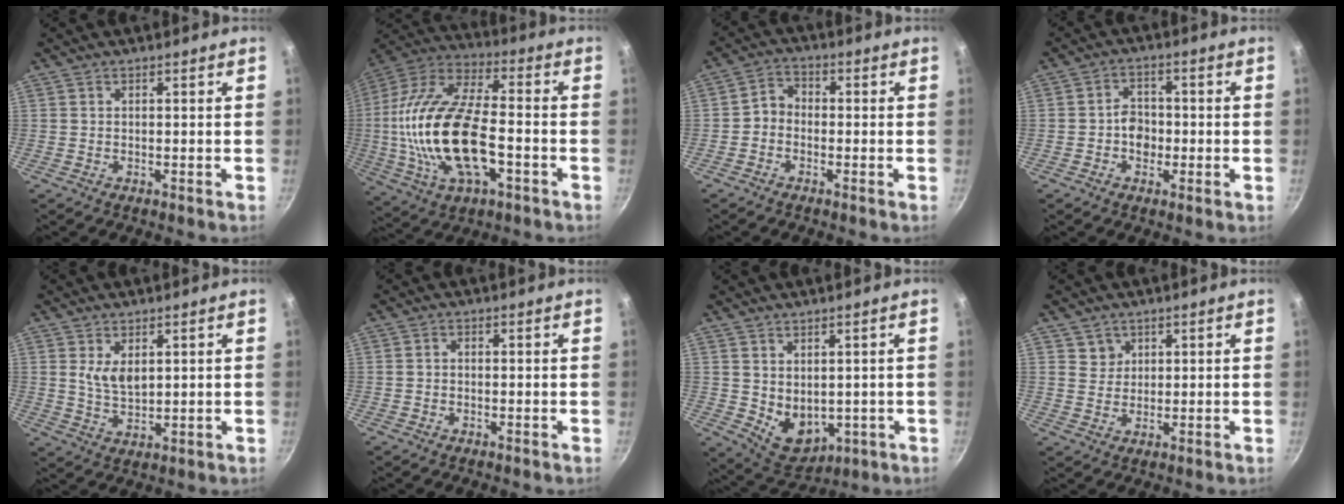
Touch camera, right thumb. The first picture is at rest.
{"total": 24.4, "force": [-4.0, 11.7, 21.1], "torque": [-0.414, 0.029, -0.080]}
{"total": 3.7, "force": [-1.1, 3.0, 1.9], "torque": [-0.023, 0.020, -0.033]}
{"total": 5.0, "force": [-0.9, 4.0, 2.9], "torque": [-0.019, 0.012, -0.020]}
{"total": 7.8, "force": [0.1, 5.9, 5.2], "torque": [-0.066, 0.008, -0.003]}
{"total": 0.9, "force": [-0.2, 0.7, 0.5], "torque": [-0.010, 0.006, -0.003]}
{"total": 7.7, "force": [0.8, 5.6, 5.2], "torque": [-0.060, -0.021, 0.039]}
{"total": 3.2, "force": [1.6, 2.7, 0.3], "torque": [0.019, 0.000, 0.027]}